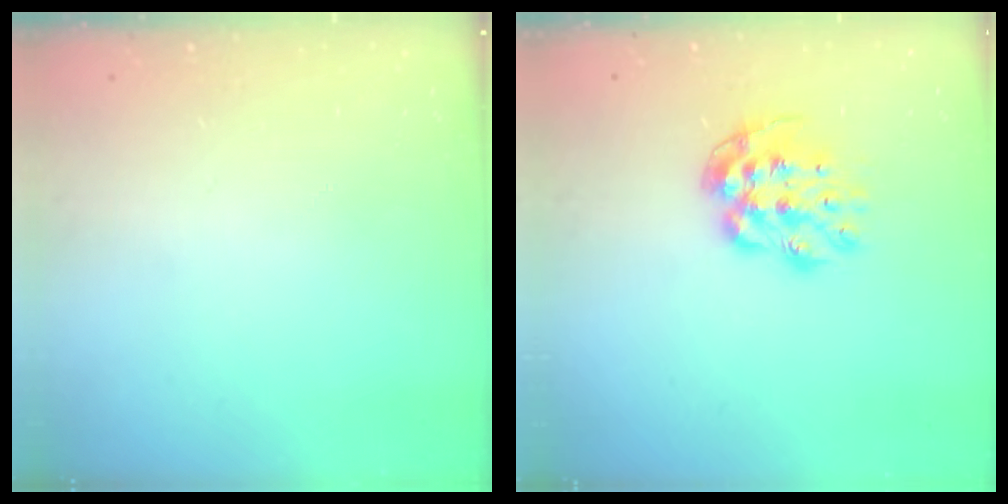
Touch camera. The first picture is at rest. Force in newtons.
{"total": 9.6, "press": 9.6, "slide": 0.7}